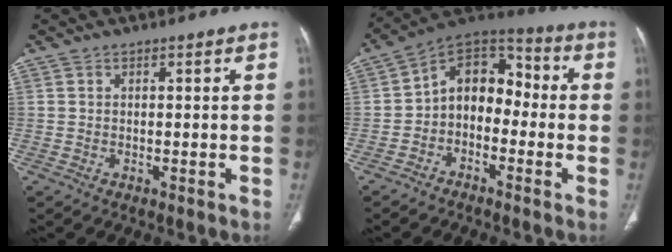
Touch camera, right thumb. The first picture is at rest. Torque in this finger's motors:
{"motor_torque": [0.42, -0.16, 0.70, -0.75, 0.15]}